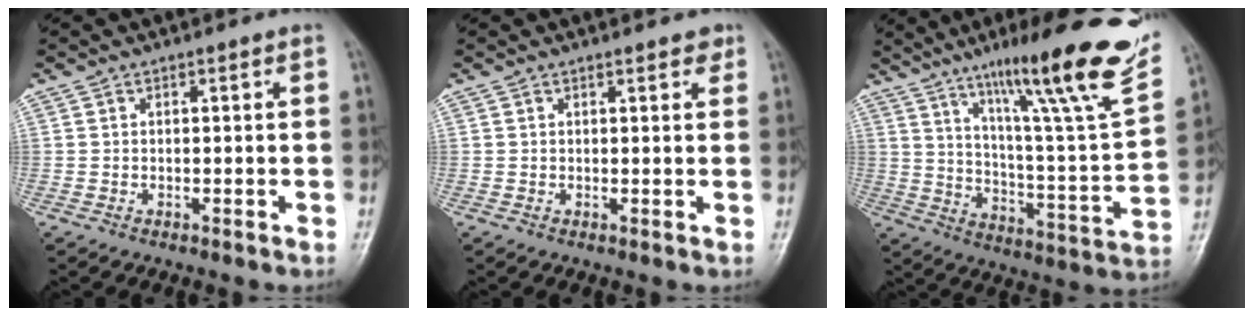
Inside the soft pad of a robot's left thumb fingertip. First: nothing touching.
{"total": 1.9, "force": [1.4, 0.9, 1.0], "torque": [0.000, -0.005, 0.013]}
{"total": 26.5, "force": [15.9, 3.3, 21.0], "torque": [-0.293, -0.052, 0.247]}